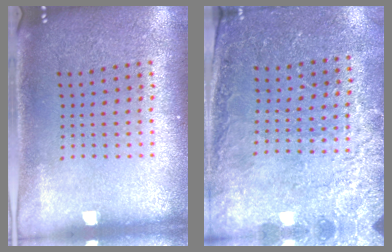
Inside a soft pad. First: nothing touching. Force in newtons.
{"total": 2.4, "press": 2.4, "slide": 0.6}